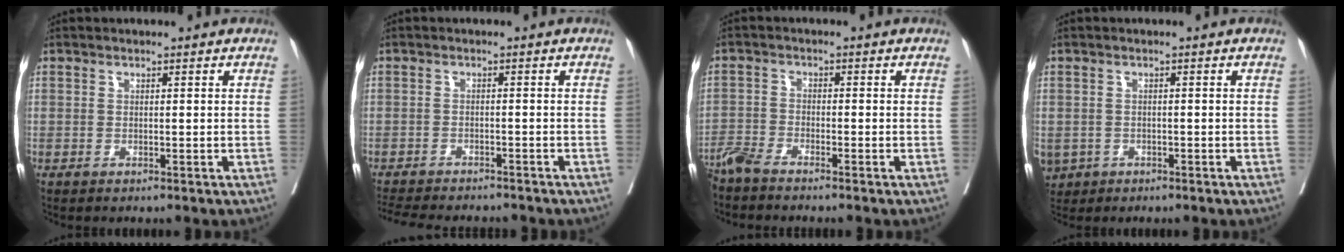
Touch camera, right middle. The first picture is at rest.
{"total": 11.9, "force": [-10.8, 2.4, 4.2], "torque": [-0.076, -0.008, -0.147]}
{"total": 3.2, "force": [-3.0, 0.1, 1.1], "torque": [-0.023, -0.011, -0.065]}
{"total": 5.2, "force": [-2.6, 4.3, 1.4], "torque": [-0.035, -0.001, -0.038]}